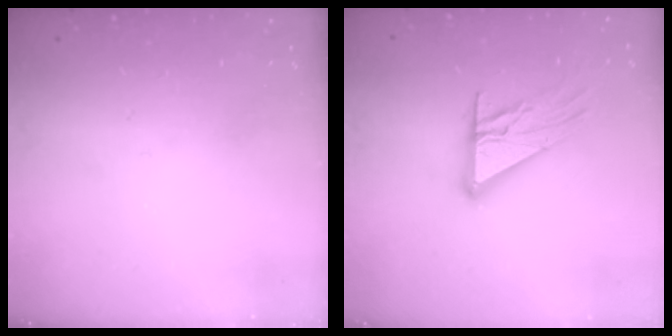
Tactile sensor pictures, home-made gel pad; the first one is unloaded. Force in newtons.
{"total": 13.6, "press": 13.5, "slide": 1.3}